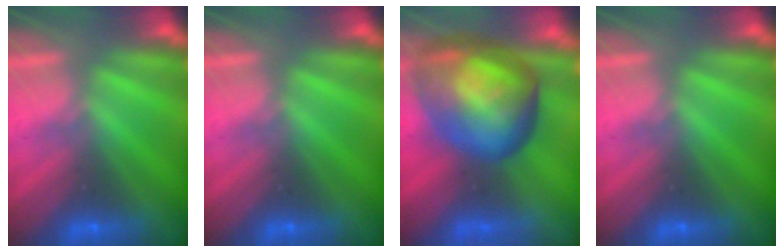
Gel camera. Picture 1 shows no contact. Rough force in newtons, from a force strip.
{"total": 0.0}
{"total": 8.7}
{"total": 0.0}